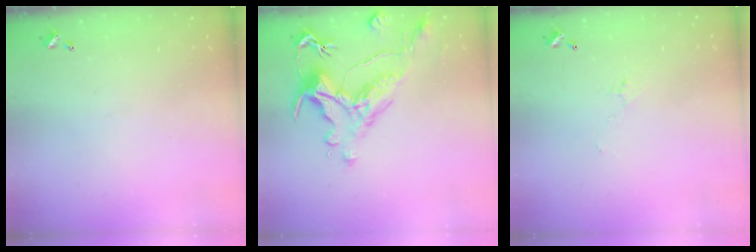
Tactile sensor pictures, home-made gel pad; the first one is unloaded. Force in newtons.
{"total": 2.4, "press": 2.0, "slide": 1.3}
{"total": 0.6, "press": 0.1, "slide": 0.6}